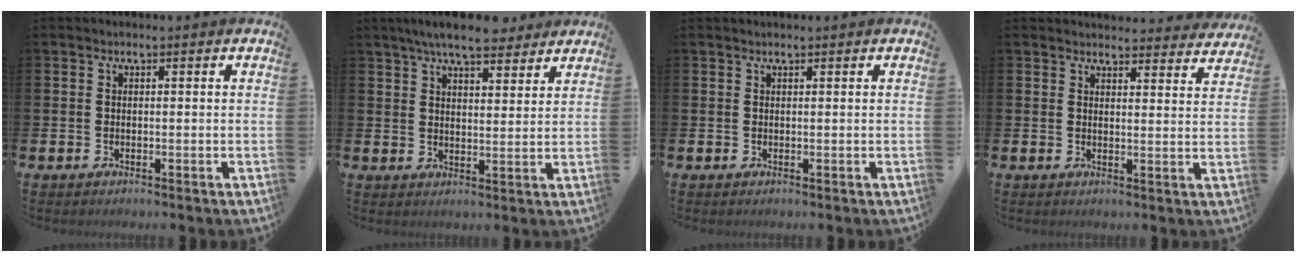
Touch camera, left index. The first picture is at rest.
{"total": 7.1, "force": [6.4, 1.5, 2.8], "torque": [-0.061, -0.017, 0.115]}
{"total": 0.5, "force": [0.5, 0.0, 0.2], "torque": [-0.002, 0.000, 0.009]}
{"total": 3.5, "force": [3.4, 0.5, 0.1], "torque": [0.001, -0.024, 0.061]}